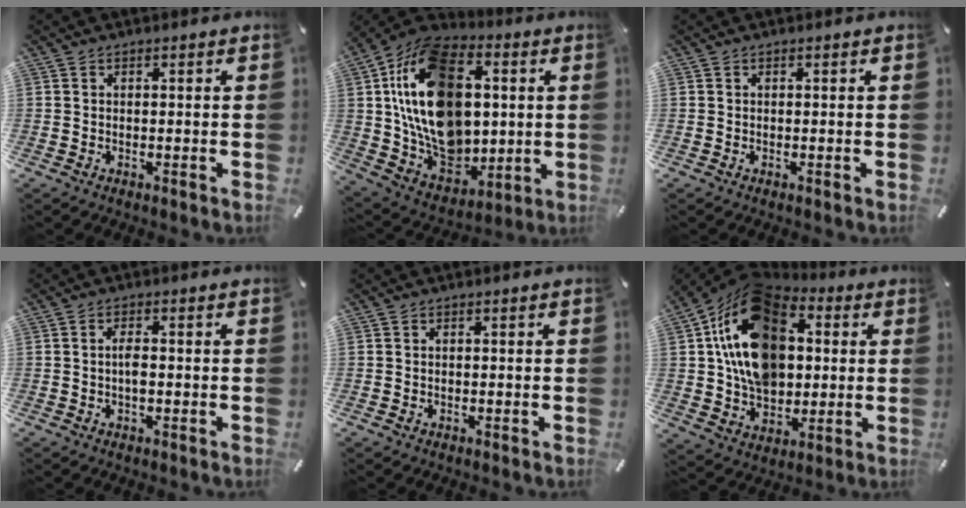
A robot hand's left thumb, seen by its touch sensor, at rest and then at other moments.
{"total": 24.4, "force": [3.7, 17.5, 16.6], "torque": [-0.330, -0.021, 0.070]}
{"total": 0.0}
{"total": 2.7, "force": [-0.4, 1.0, 2.4], "torque": [-0.054, 0.000, -0.010]}
{"total": 0.6, "force": [-0.2, 0.4, 0.4], "torque": [-0.007, 0.000, -0.005]}
{"total": 21.0, "force": [4.2, 15.7, 13.3], "torque": [-0.242, -0.011, 0.070]}